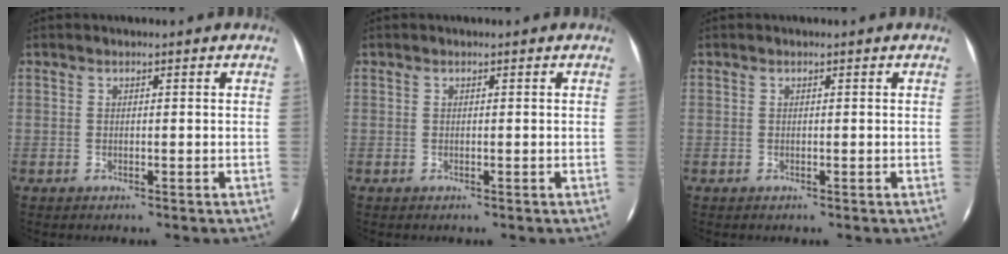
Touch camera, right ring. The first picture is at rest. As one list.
[{"total": 0.0}, {"total": 0.0}]